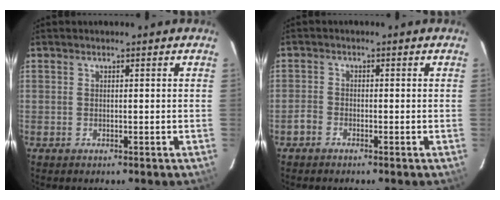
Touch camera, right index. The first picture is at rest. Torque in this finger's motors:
{"motor_torque": [-0.61, 0.55, -0.63, -0.21]}